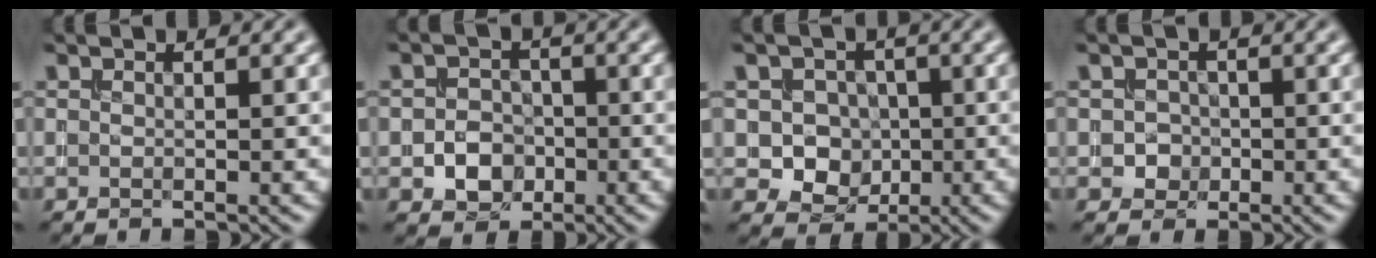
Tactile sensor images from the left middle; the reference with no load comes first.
{"total": 3.0, "force": [-1.1, 2.5, 1.3], "torque": [-0.016, 0.000, -0.021]}
{"total": 4.0, "force": [-0.3, 3.6, 1.7], "torque": [-0.017, -0.003, -0.017]}
{"total": 1.4, "force": [-0.4, 1.3, 0.2], "torque": [0.006, -0.001, -0.007]}